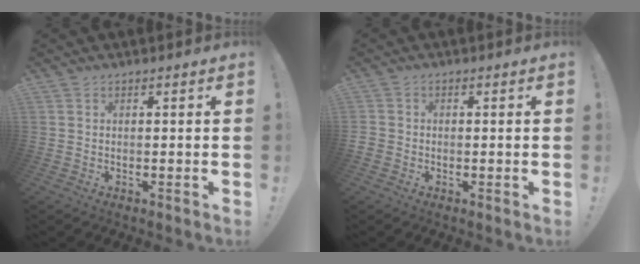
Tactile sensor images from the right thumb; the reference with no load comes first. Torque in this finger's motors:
{"motor_torque": [-0.04, 0.03, 0.06, -0.12, 0.04]}